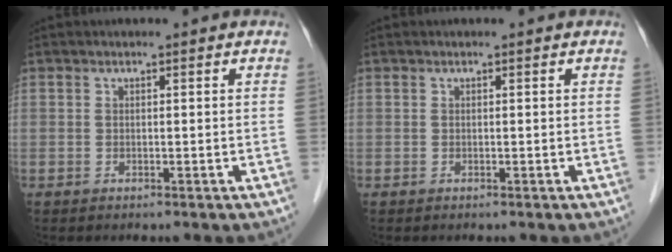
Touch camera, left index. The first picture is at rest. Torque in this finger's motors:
{"motor_torque": [0.02, -0.02, 0.00, 0.00]}